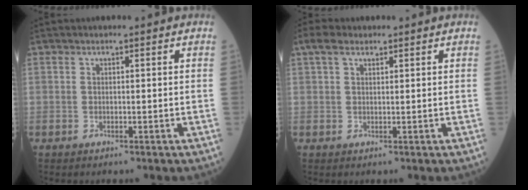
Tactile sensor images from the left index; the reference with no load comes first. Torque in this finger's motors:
{"motor_torque": [0.37, -0.29, -0.02, 0.03]}